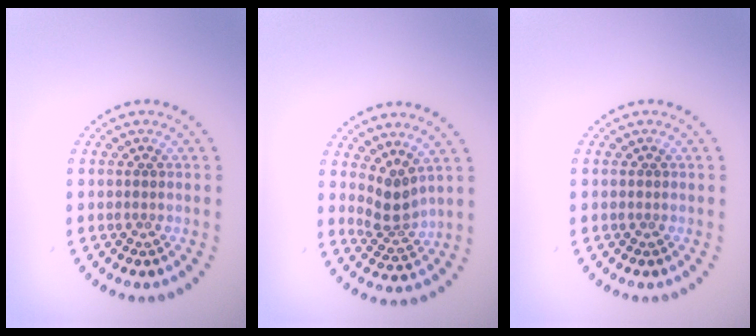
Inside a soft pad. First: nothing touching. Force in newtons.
{"total": 2.7, "press": 1.9, "slide": 1.9}
{"total": 0.0}